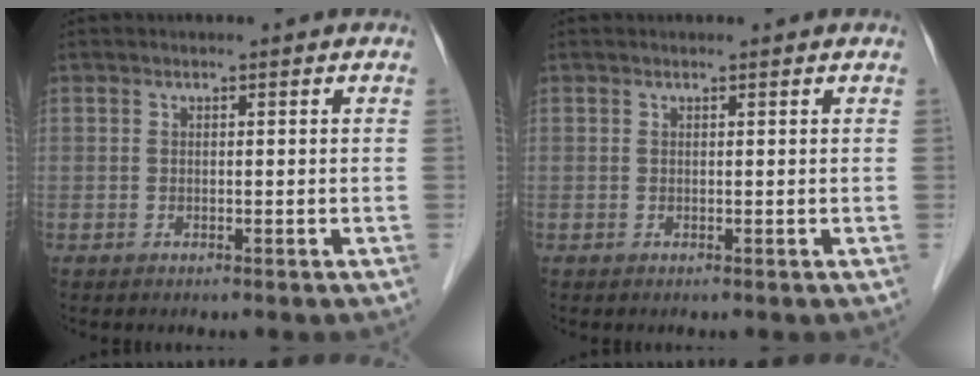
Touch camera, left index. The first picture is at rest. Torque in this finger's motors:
{"motor_torque": [0.09, -0.01, 0.01, -0.01]}